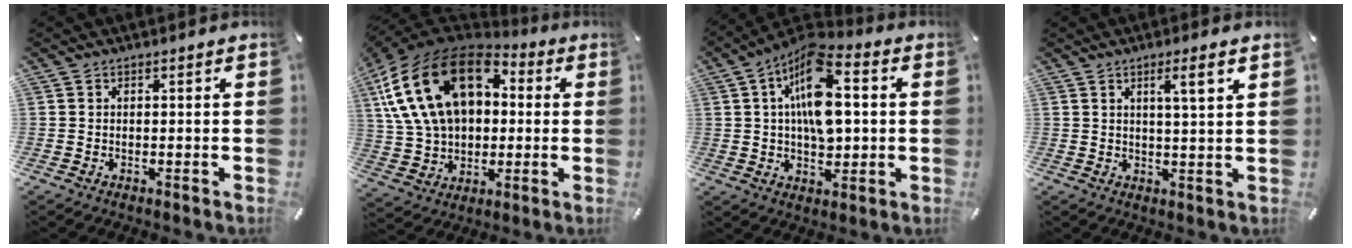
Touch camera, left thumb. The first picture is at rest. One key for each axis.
{"total": 23.4, "fx": 6.2, "fy": 16.7, "fz": 15.2, "tx": -0.312, "ty": -0.005, "tz": 0.104}
{"total": 14.6, "fx": 2.9, "fy": 8.2, "fz": 11.7, "tx": -0.204, "ty": -0.008, "tz": 0.048}
{"total": 5.5, "fx": 2.6, "fy": 0.3, "fz": 4.8, "tx": -0.083, "ty": -0.006, "tz": 0.037}